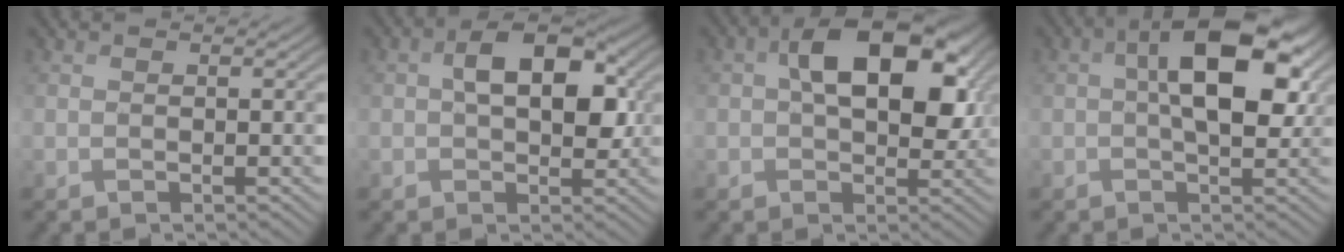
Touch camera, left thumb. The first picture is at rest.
{"total": 7.9, "force": [1.2, 5.0, 6.0], "torque": [-0.102, 0.006, 0.016]}
{"total": 12.2, "force": [2.7, 7.6, 9.1], "torque": [-0.158, 0.001, 0.044]}
{"total": 9.9, "force": [2.0, 4.9, 8.3], "torque": [-0.145, 0.006, 0.024]}